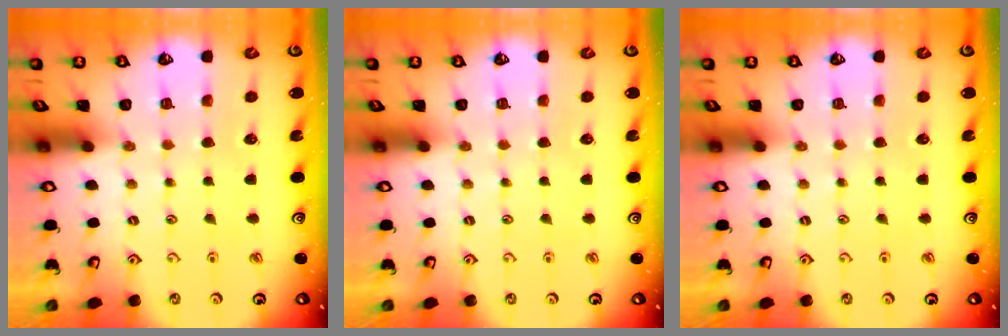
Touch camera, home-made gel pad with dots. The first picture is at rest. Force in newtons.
{"total": 0.0}
{"total": 0.0}